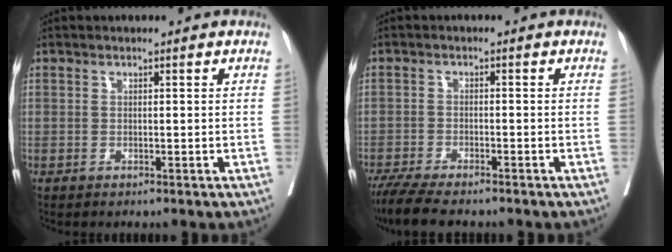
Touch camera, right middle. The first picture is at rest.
{"total": 8.4, "force": [-7.0, 1.3, 4.4], "torque": [-0.070, -0.018, -0.116]}